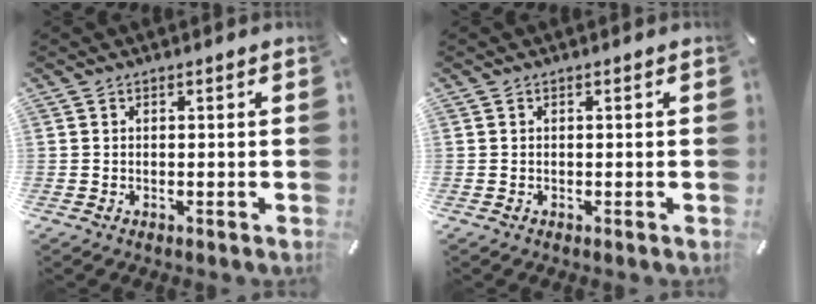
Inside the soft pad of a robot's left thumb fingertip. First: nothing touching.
{"total": 0.0}